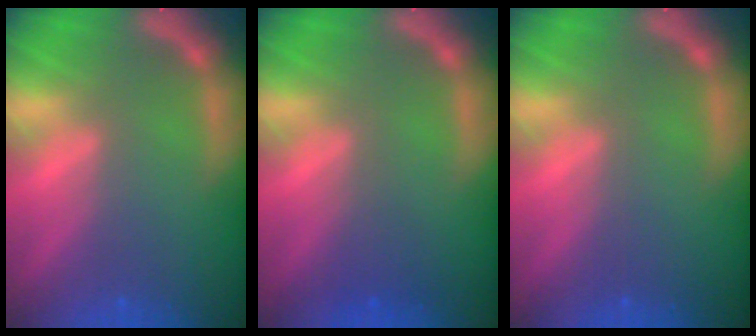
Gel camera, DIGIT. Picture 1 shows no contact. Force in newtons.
{"total": 1.5}
{"total": 0.0}